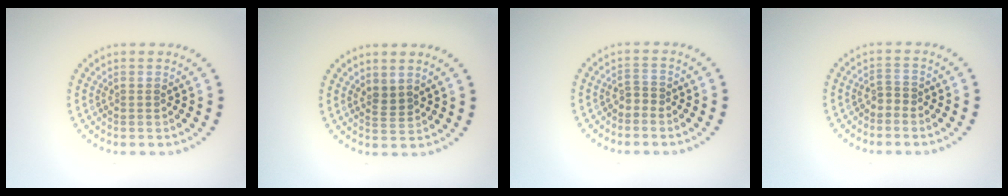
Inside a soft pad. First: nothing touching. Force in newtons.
{"total": 1.3, "press": 1.0, "slide": 0.8}
{"total": 0.9, "press": 0.8, "slide": 0.5}
{"total": 0.9, "press": 0.8, "slide": 0.5}